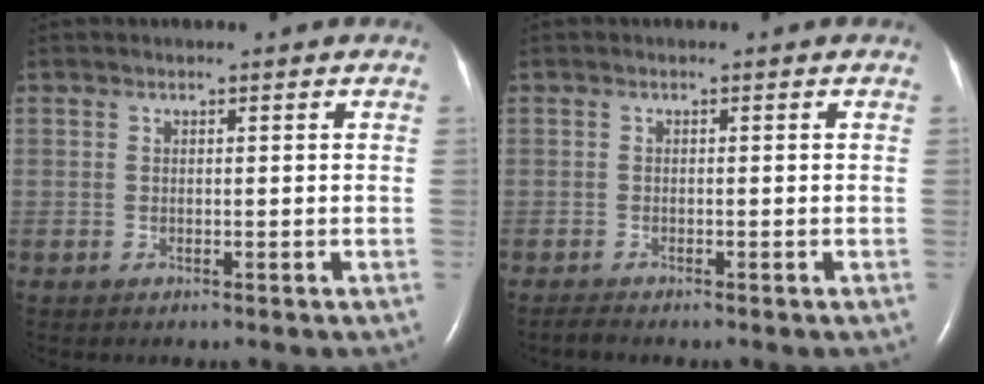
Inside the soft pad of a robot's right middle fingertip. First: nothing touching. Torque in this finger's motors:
{"motor_torque": [0.13, -0.12, -0.03, 0.00]}